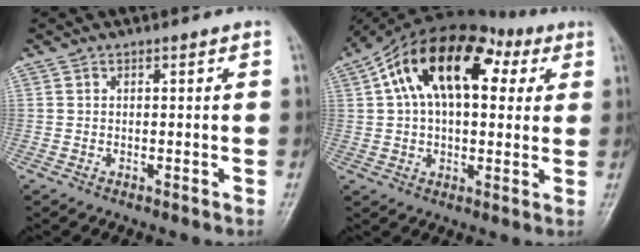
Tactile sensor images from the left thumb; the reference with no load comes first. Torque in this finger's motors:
{"motor_torque": [-0.04, 1.42, 2.37, -0.38, 0.32]}